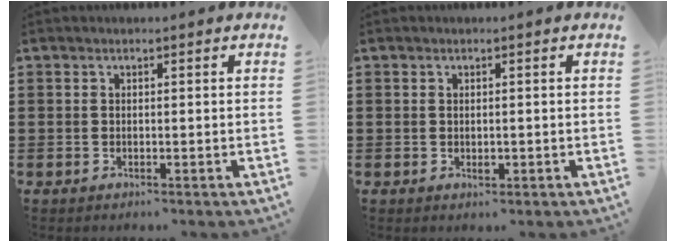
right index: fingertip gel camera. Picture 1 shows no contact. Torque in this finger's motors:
{"motor_torque": [0.33, 0.34, 0.00, 0.00]}